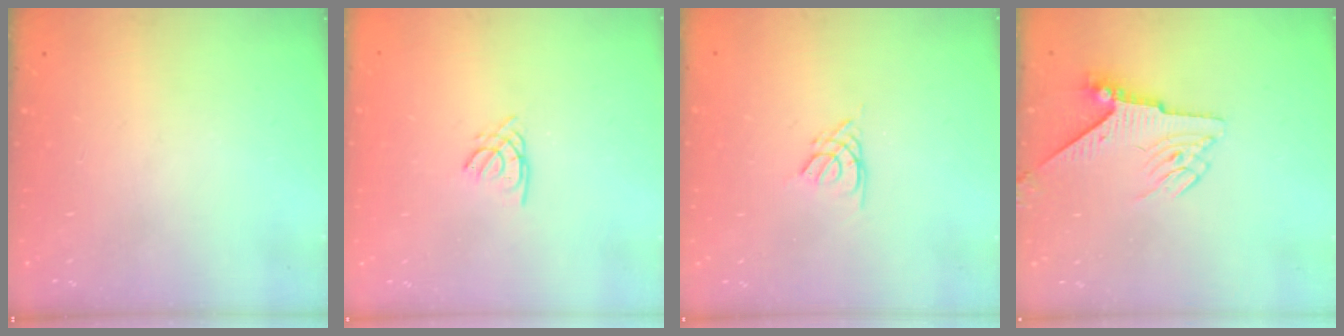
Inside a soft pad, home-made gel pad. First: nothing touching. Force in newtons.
{"total": 1.6, "press": 1.5, "slide": 0.4}
{"total": 2.6, "press": 2.6, "slide": 0.3}
{"total": 6.0, "press": 5.9, "slide": 1.0}